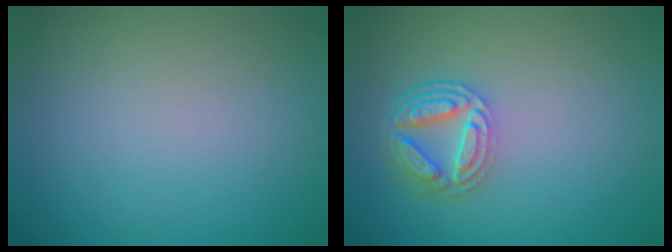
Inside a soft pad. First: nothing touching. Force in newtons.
{"total": 4.3, "press": 3.4, "slide": 2.7}